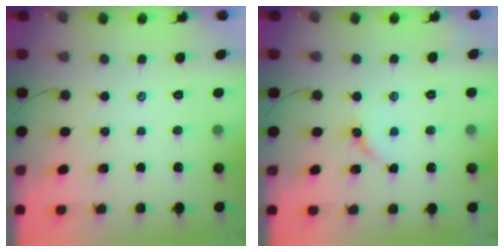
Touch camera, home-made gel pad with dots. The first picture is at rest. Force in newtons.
{"total": 5.7, "press": 5.7, "slide": 0.7}